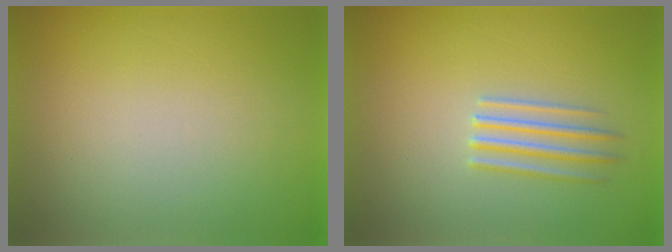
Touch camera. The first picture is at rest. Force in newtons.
{"total": 2.7}